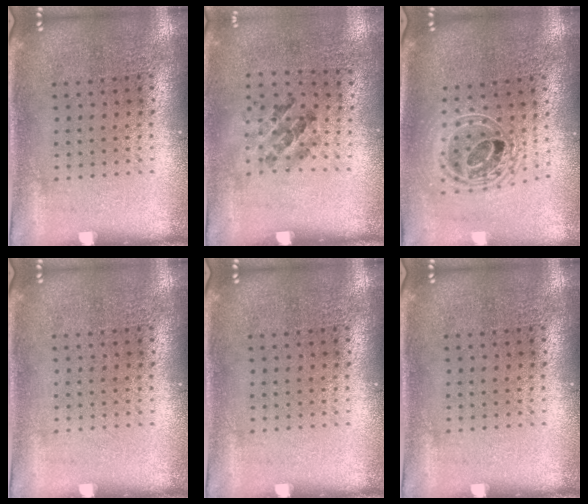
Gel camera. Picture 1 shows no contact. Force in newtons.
{"total": 1.3, "press": 0.7, "slide": 1.1}
{"total": 2.0, "press": 1.5, "slide": 1.3}
{"total": 0.0}
{"total": 0.0}
{"total": 0.0}